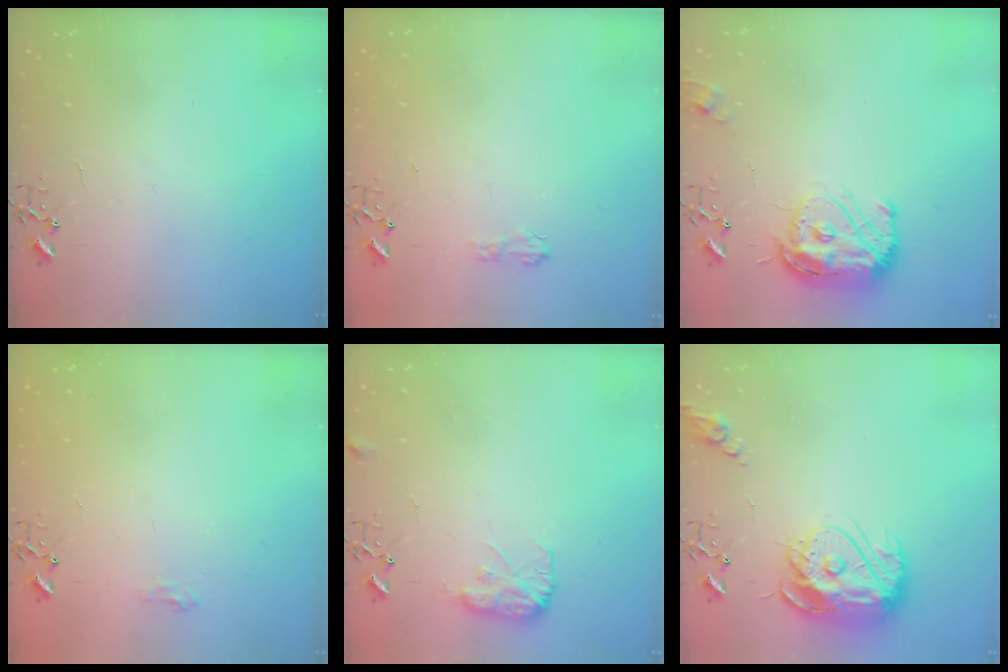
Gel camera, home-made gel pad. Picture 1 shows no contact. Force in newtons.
{"total": 6.3, "press": 6.3, "slide": 0.8}
{"total": 16.6, "press": 16.5, "slide": 1.6}
{"total": 6.5, "press": 6.5, "slide": 0.6}
{"total": 9.2, "press": 9.2, "slide": 0.3}
{"total": 17.3, "press": 17.2, "slide": 1.8}